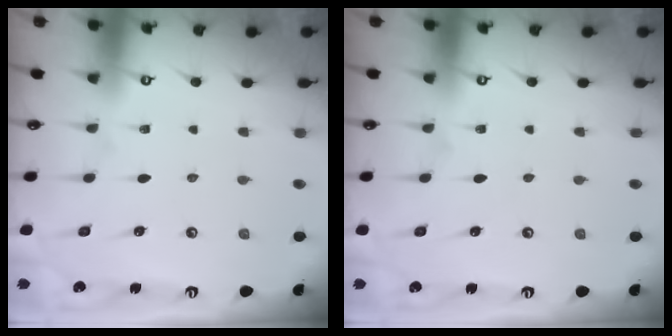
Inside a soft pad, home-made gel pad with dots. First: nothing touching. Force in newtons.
{"total": 0.0}